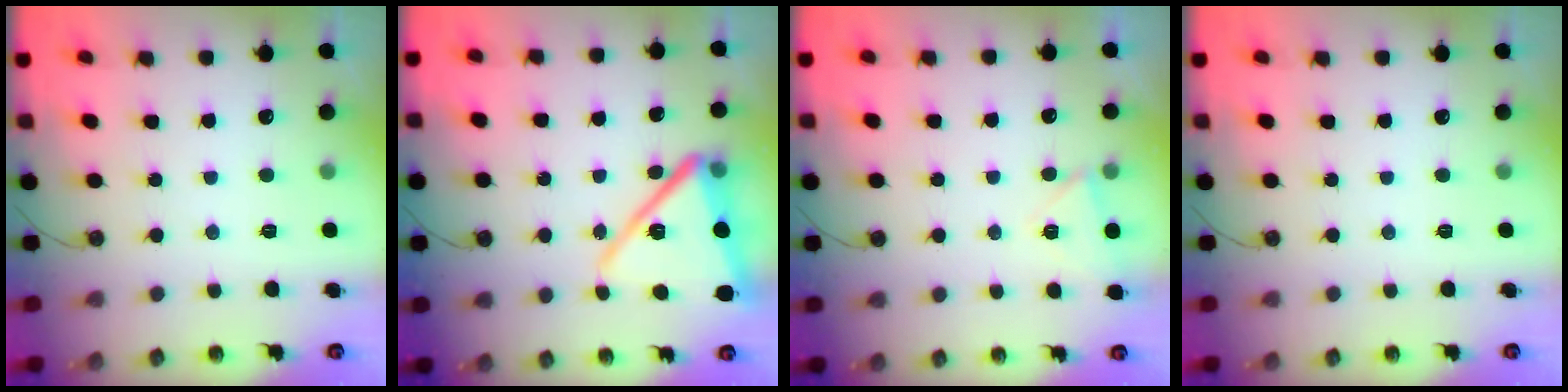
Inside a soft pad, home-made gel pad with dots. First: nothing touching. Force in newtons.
{"total": 16.7, "press": 16.5, "slide": 2.4}
{"total": 4.0, "press": 3.3, "slide": 2.2}
{"total": 0.0}